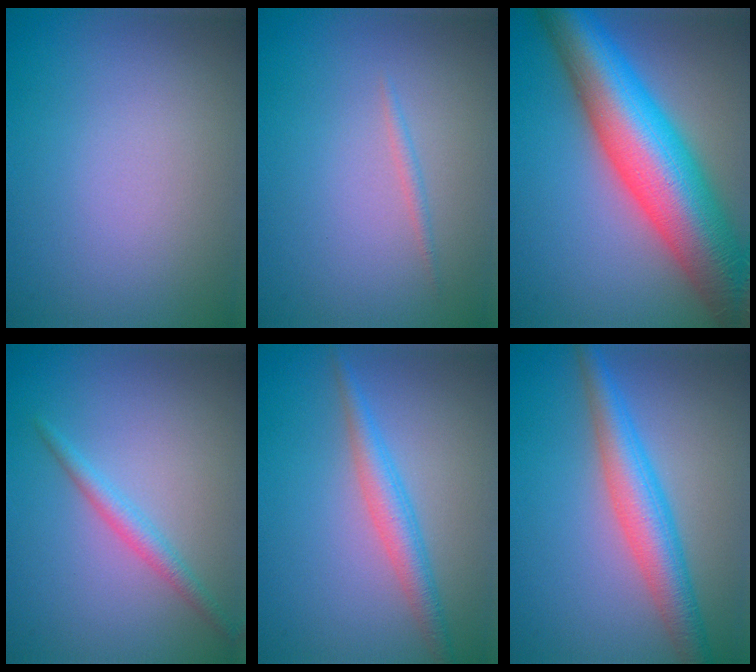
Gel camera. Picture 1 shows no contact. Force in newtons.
{"total": 0.6, "press": 0.6, "slide": 0.0}
{"total": 13.6, "press": 13.6, "slide": 0.5}
{"total": 1.9, "press": 1.9, "slide": 0.1}
{"total": 2.7, "press": 2.7, "slide": 0.1}
{"total": 4.8, "press": 4.8, "slide": 0.0}